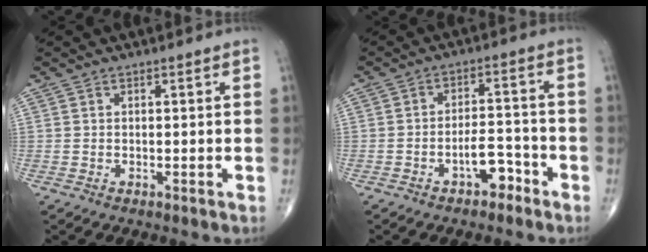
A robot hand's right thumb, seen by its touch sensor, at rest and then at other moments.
{"total": 5.6, "force": [-3.3, 2.8, 3.6], "torque": [-0.040, 0.033, -0.052]}